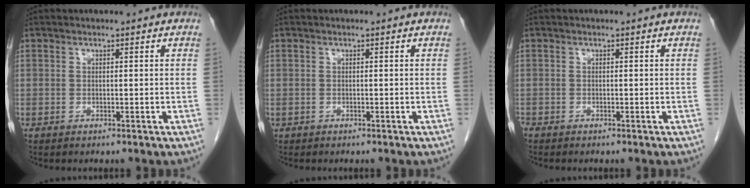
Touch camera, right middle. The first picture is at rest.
{"total": 0.0}
{"total": 0.5, "force": [-0.5, 0.2, 0.1], "torque": [-0.008, -0.001, -0.014]}